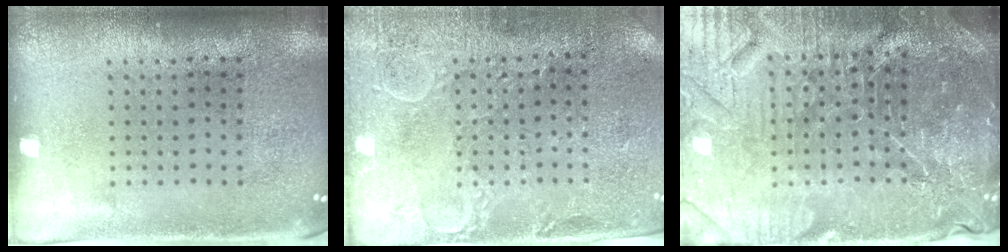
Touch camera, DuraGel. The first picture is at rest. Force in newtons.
{"total": 2.7, "press": 2.5, "slide": 0.9}
{"total": 5.9, "press": 5.5, "slide": 2.2}